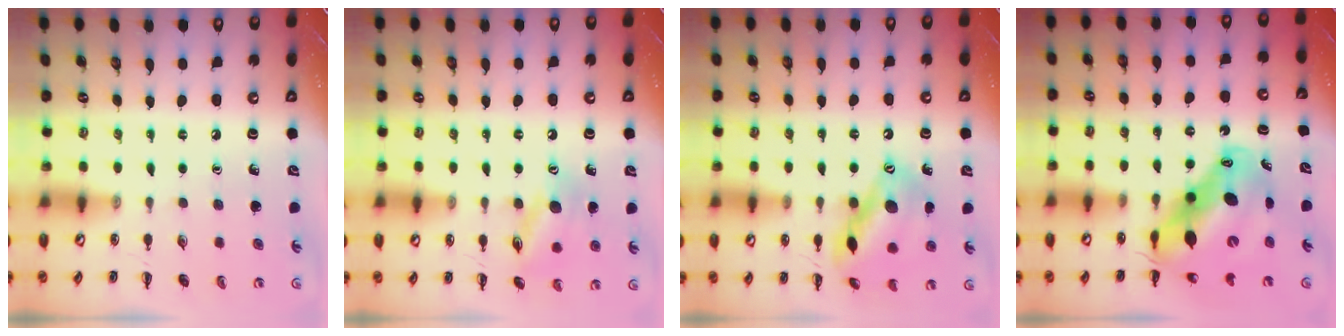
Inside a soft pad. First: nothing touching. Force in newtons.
{"total": 12.4, "press": 12.4, "slide": 1.1}
{"total": 15.4, "press": 15.4, "slide": 0.9}
{"total": 16.2, "press": 15.7, "slide": 4.2}